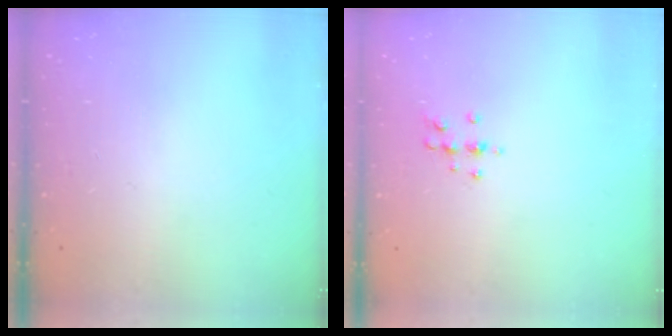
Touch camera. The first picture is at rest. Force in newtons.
{"total": 5.7, "press": 5.7, "slide": 0.8}